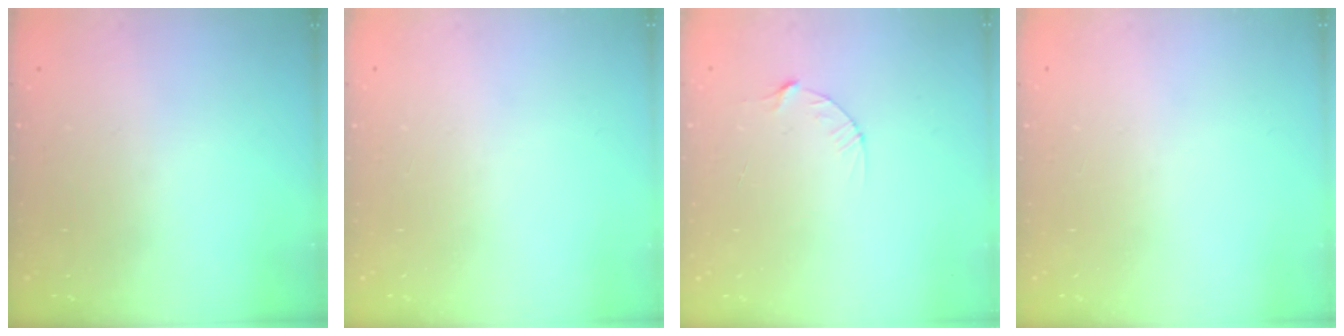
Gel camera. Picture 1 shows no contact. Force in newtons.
{"total": 0.0}
{"total": 3.2, "press": 3.2, "slide": 0.3}
{"total": 0.0}